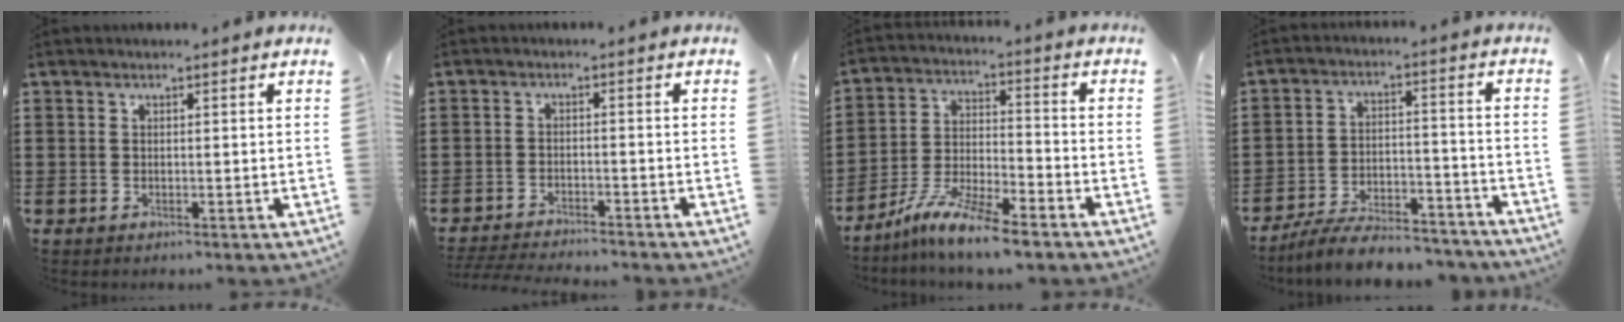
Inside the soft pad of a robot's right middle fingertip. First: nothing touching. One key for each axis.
{"total": 3.3, "fx": -3.2, "fy": 0.0, "fz": 0.4, "tx": -0.016, "ty": -0.003, "tz": -0.071}
{"total": 9.5, "fx": -8.2, "fy": 0.5, "fz": 4.7, "tx": -0.107, "ty": 0.003, "tz": -0.163}
{"total": 7.7, "fx": -7.3, "fy": 1.0, "fz": 2.2, "tx": -0.039, "ty": 0.013, "tz": -0.141}